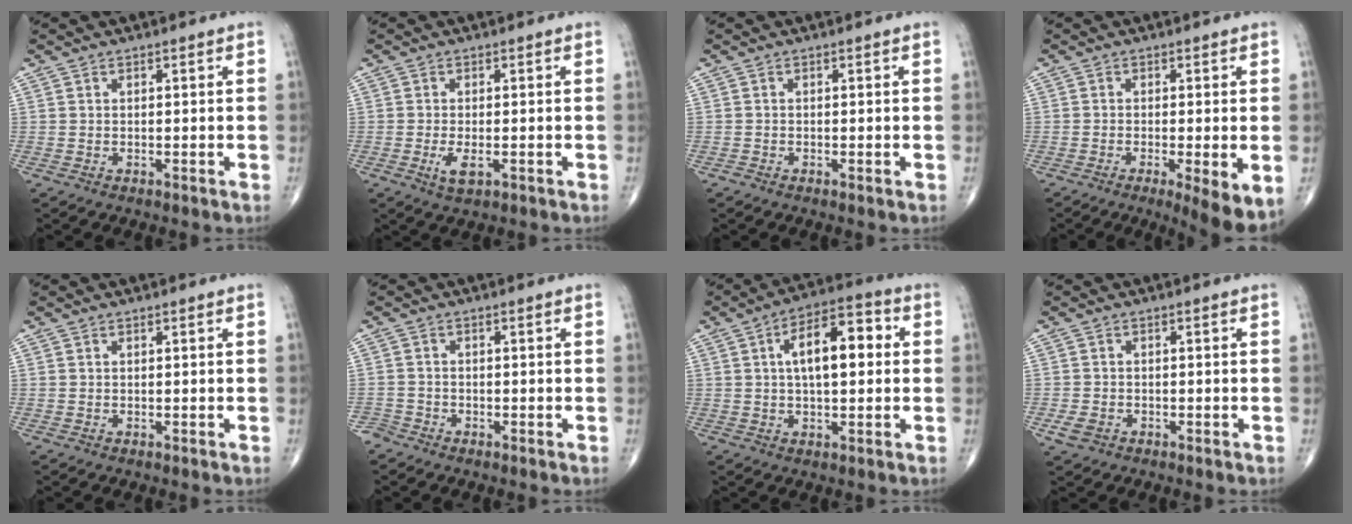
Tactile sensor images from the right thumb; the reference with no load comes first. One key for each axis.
{"total": 3.2, "fx": -1.0, "fy": 1.2, "fz": 2.8, "tx": -0.058, "ty": -0.007, "tz": -0.017}
{"total": 0.5, "fx": -0.3, "fy": 0.2, "fz": 0.4, "tx": -0.009, "ty": -0.002, "tz": -0.008}
{"total": 7.5, "fx": -2.5, "fy": 1.4, "fz": 6.9, "tx": -0.106, "ty": -0.019, "tz": -0.041}
{"total": 0.0}
{"total": 1.9, "fx": -1.5, "fy": 1.1, "fz": -0.3, "tx": 0.008, "ty": 0.004, "tz": -0.033}
{"total": 12.3, "fx": 1.9, "fy": 5.7, "fz": 10.7, "tx": -0.157, "ty": 0.024, "tz": 0.022}
{"total": 2.7, "fx": -1.1, "fy": 1.9, "fz": 1.5, "tx": -0.030, "ty": 0.002, "tz": -0.017}